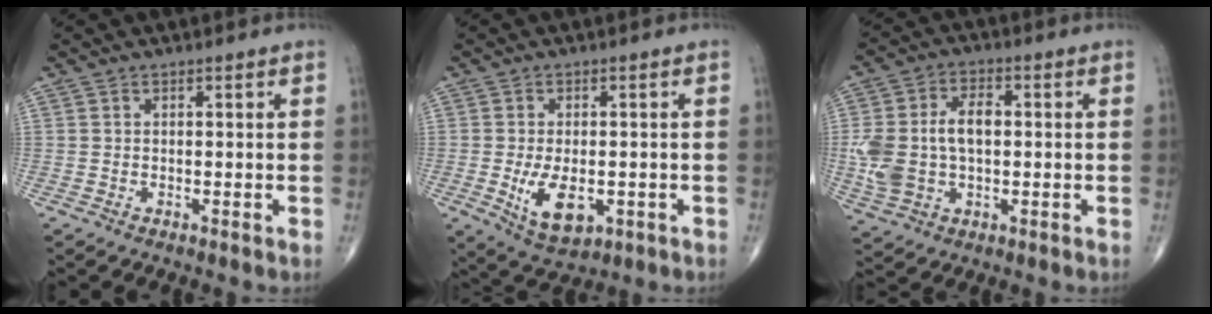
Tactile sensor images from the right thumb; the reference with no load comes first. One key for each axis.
{"total": 8.3, "fx": -1.9, "fy": 4.6, "fz": 6.7, "tx": -0.107, "ty": -0.012, "tz": -0.018}
{"total": 12.3, "fx": 0.0, "fy": 7.8, "fz": 9.6, "tx": -0.193, "ty": 0.020, "tz": 0.007}